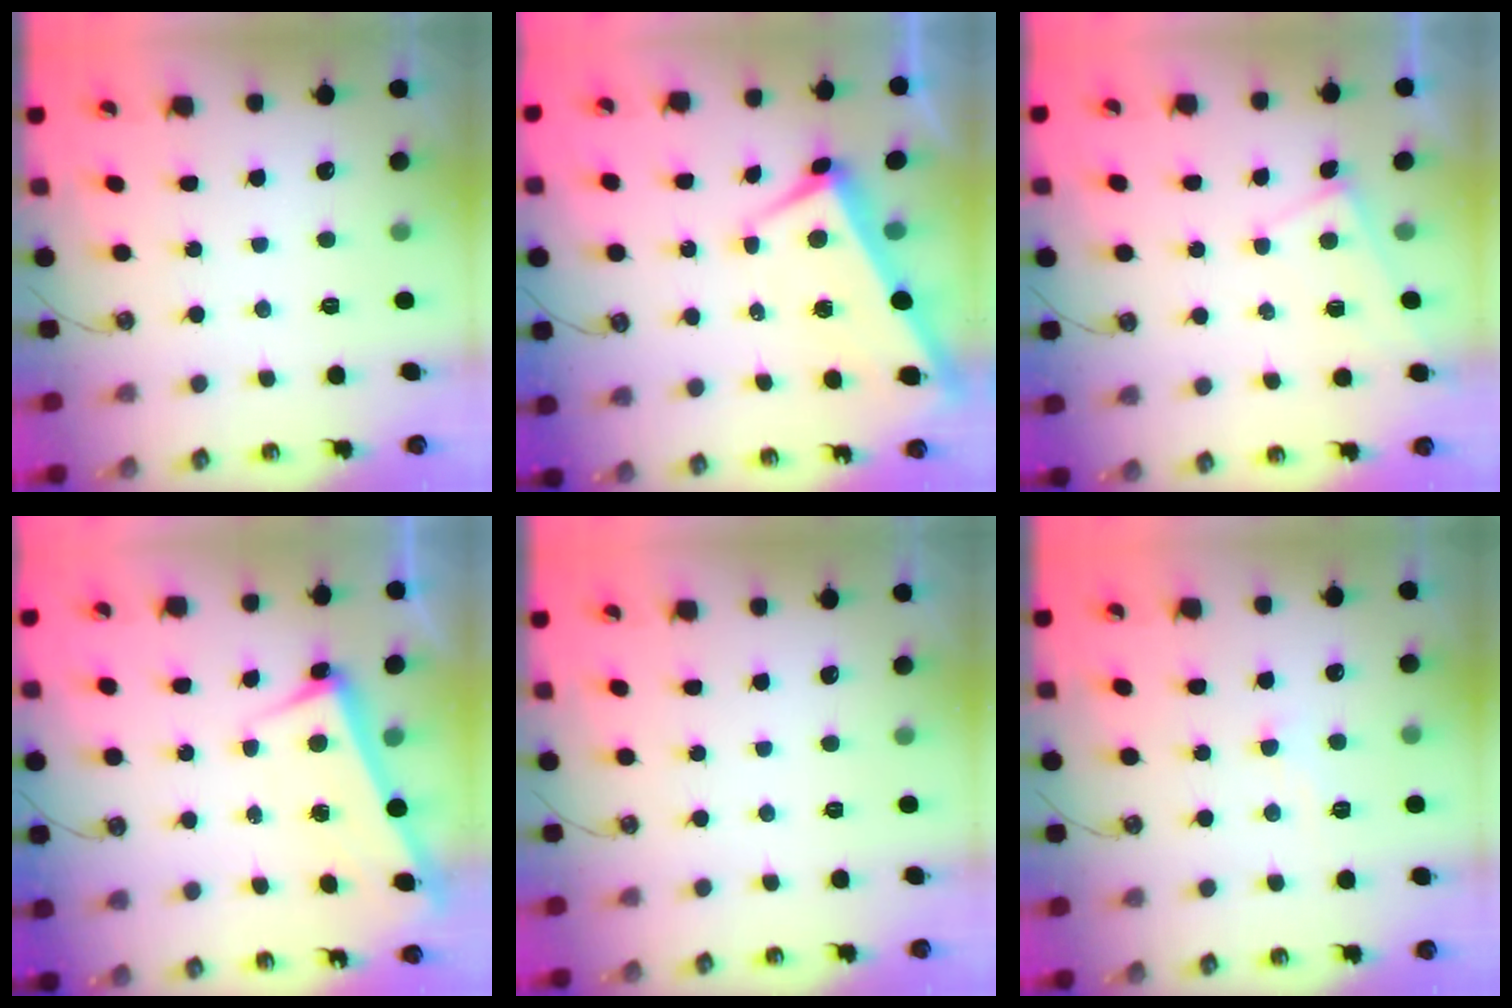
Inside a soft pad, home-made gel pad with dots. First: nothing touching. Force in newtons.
{"total": 1.7, "press": 1.4, "slide": 0.9}
{"total": 0.6, "press": 0.6, "slide": 0.2}
{"total": 2.6, "press": 2.5, "slide": 0.7}
{"total": 0.0}
{"total": 1.7, "press": 1.7, "slide": 0.2}